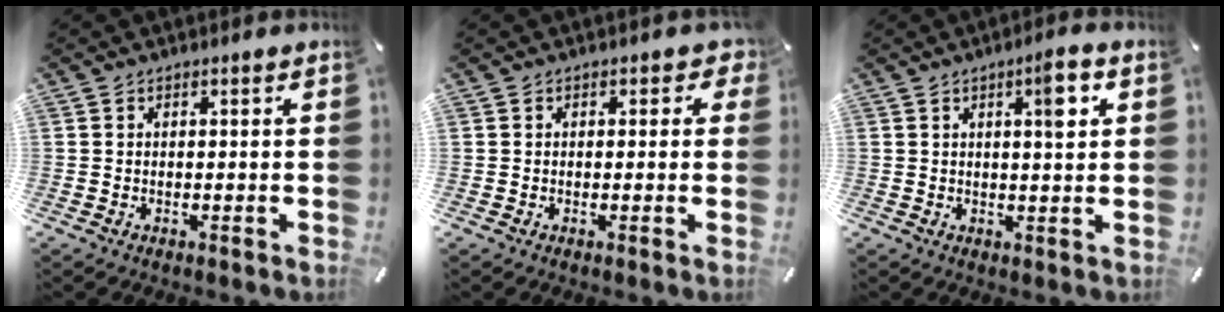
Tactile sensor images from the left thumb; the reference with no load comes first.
{"total": 2.3, "force": [0.4, 2.0, 1.2], "torque": [0.000, -0.002, 0.000]}
{"total": 6.2, "force": [2.3, 1.5, 5.6], "torque": [-0.073, -0.013, 0.029]}